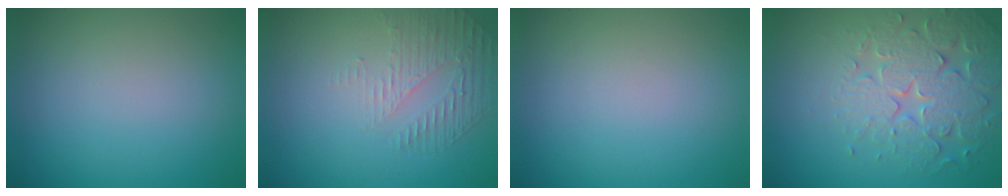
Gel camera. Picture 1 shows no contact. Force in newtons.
{"total": 1.8, "press": 1.1, "slide": 1.5}
{"total": 0.0}
{"total": 5.1, "press": 5.0, "slide": 1.0}